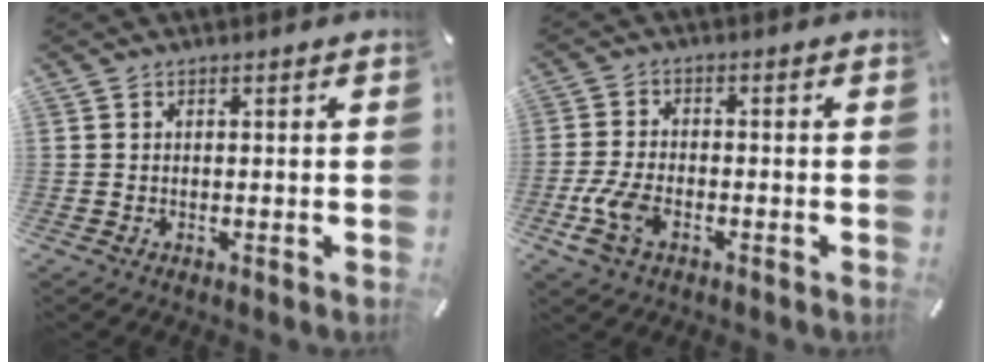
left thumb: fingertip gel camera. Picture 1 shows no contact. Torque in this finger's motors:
{"motor_torque": [-0.41, 2.72, 1.53, 1.24, 0.29]}